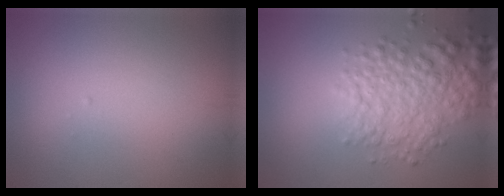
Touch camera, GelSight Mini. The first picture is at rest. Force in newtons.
{"total": 5.4, "press": 5.4, "slide": 0.2}